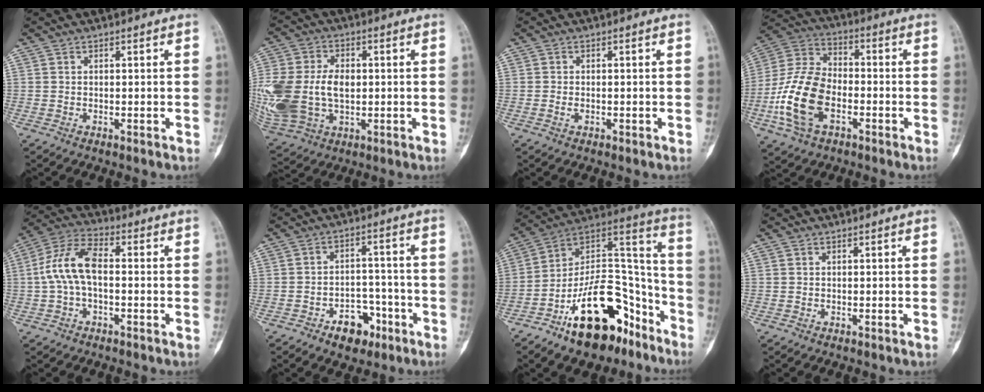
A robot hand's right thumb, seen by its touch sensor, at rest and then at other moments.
{"total": 20.9, "force": [-0.6, 14.2, 15.3], "torque": [-0.367, 0.003, 0.009]}
{"total": 1.0, "force": [-0.3, 0.8, 0.6], "torque": [-0.013, 0.003, -0.008]}
{"total": 16.1, "force": [-4.9, 9.8, 11.8], "torque": [-0.239, 0.027, -0.099]}
{"total": 9.8, "force": [-0.4, 5.1, 8.4], "torque": [-0.177, 0.035, -0.015]}
{"total": 8.0, "force": [-4.5, 5.2, 4.1], "torque": [-0.028, 0.044, -0.065]}
{"total": 24.5, "force": [-14.2, 12.4, 15.6], "torque": [-0.211, 0.113, -0.229]}
{"total": 0.0}